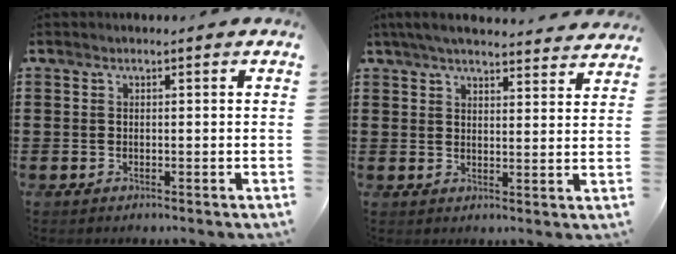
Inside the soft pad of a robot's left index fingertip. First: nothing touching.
{"total": 4.7, "force": [4.4, 0.3, 1.7], "torque": [-0.046, -0.017, 0.080]}